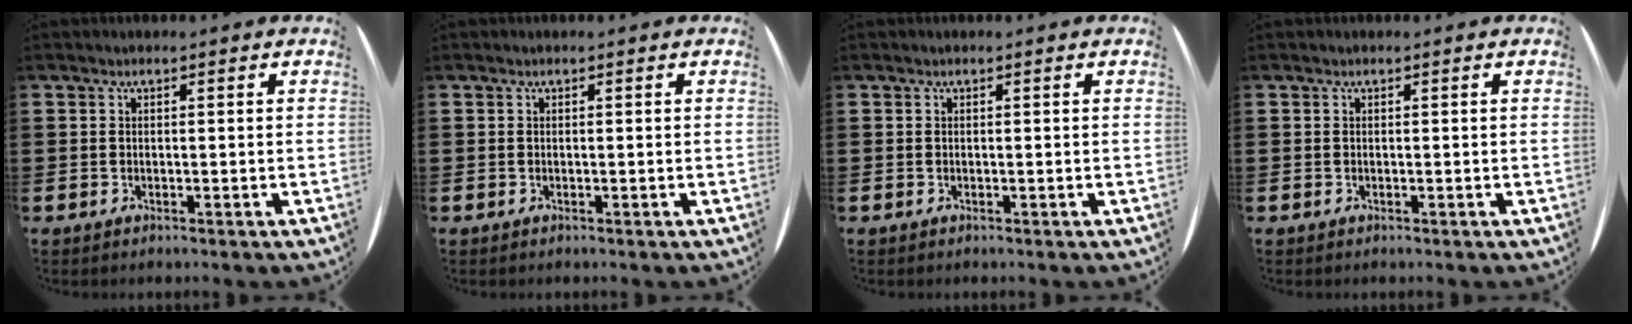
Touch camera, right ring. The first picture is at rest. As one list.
[{"total": 0.0}, {"total": 0.0}, {"total": 0.0}]